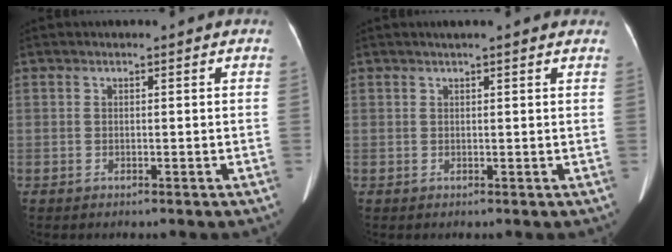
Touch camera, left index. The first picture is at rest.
{"total": 6.0, "force": [5.0, 0.9, 3.2], "torque": [-0.041, 0.025, 0.056]}